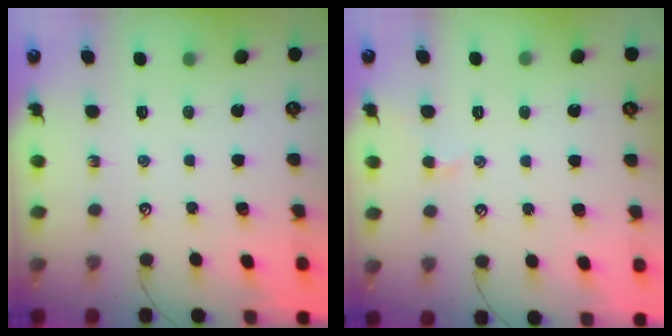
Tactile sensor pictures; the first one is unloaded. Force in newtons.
{"total": 1.3, "press": 1.2, "slide": 0.4}